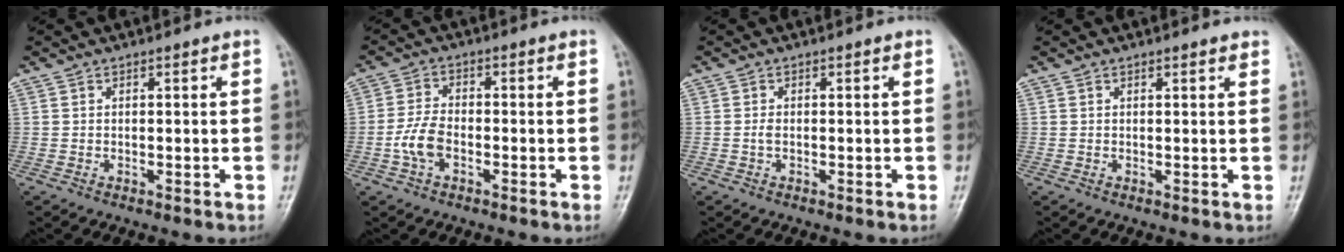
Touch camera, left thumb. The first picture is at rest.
{"total": 5.3, "force": [-1.9, 3.1, 3.8], "torque": [-0.077, 0.015, -0.041]}
{"total": 0.7, "force": [-0.3, 0.3, 0.6], "torque": [-0.010, 0.000, -0.005]}
{"total": 1.2, "force": [1.0, 0.3, 0.6], "torque": [-0.004, 0.000, 0.011]}